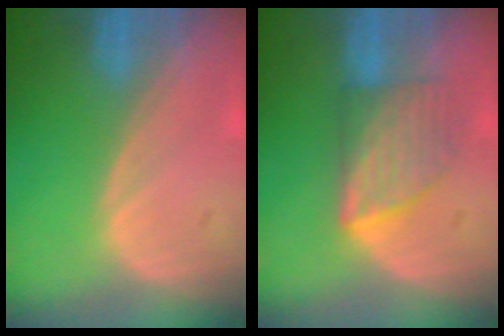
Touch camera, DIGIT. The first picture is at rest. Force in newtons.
{"total": 6.0, "press": 5.9, "slide": 1.3}